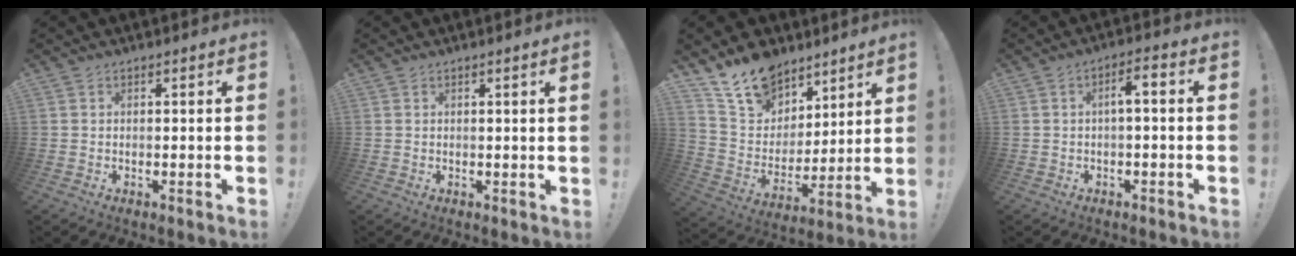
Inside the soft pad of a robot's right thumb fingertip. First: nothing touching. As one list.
[{"total": 1.5, "force": [0.6, -0.5, 1.3], "torque": [-0.015, -0.007, 0.007]}, {"total": 16.1, "force": [12.3, 9.5, 4.3], "torque": [-0.084, -0.087, 0.234]}, {"total": 4.1, "force": [-1.0, 1.2, 3.8], "torque": [-0.063, 0.014, -0.022]}]